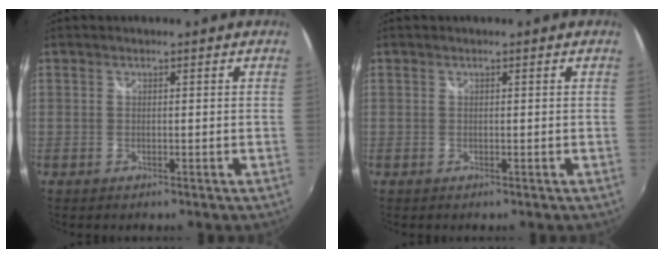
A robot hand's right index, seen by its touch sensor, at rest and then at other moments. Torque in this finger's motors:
{"motor_torque": [0.00, 0.00, 0.02, 0.01]}